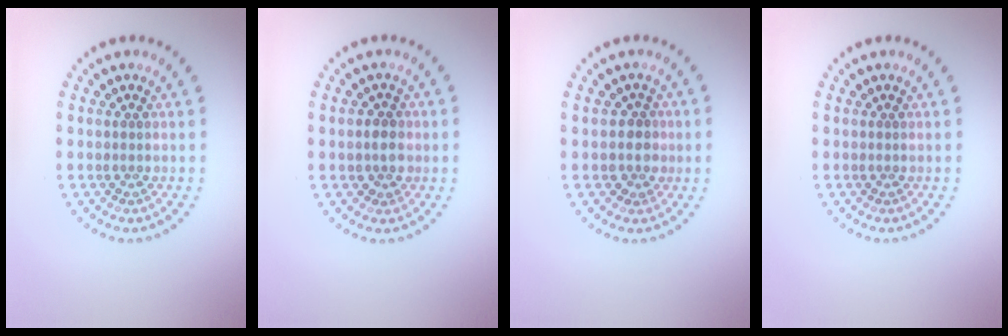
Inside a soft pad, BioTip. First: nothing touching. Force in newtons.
{"total": 2.0, "press": 1.9, "slide": 0.7}
{"total": 2.2, "press": 1.8, "slide": 1.2}
{"total": 0.0}